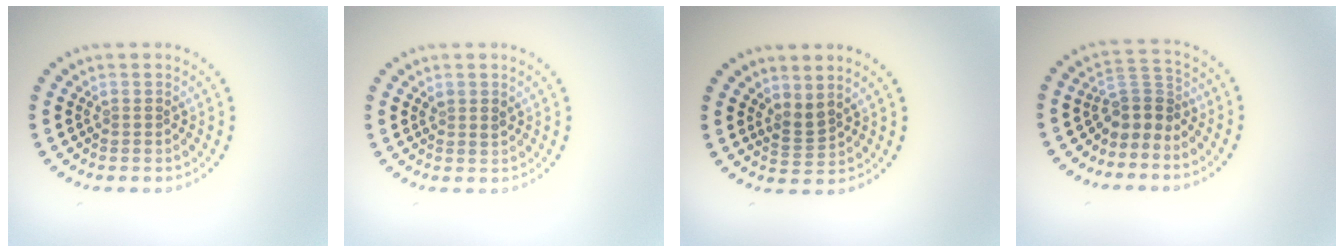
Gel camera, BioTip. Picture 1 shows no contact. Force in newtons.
{"total": 0.9, "press": 0.9, "slide": 0.3}
{"total": 1.7, "press": 1.2, "slide": 1.2}
{"total": 2.9, "press": 2.2, "slide": 1.9}